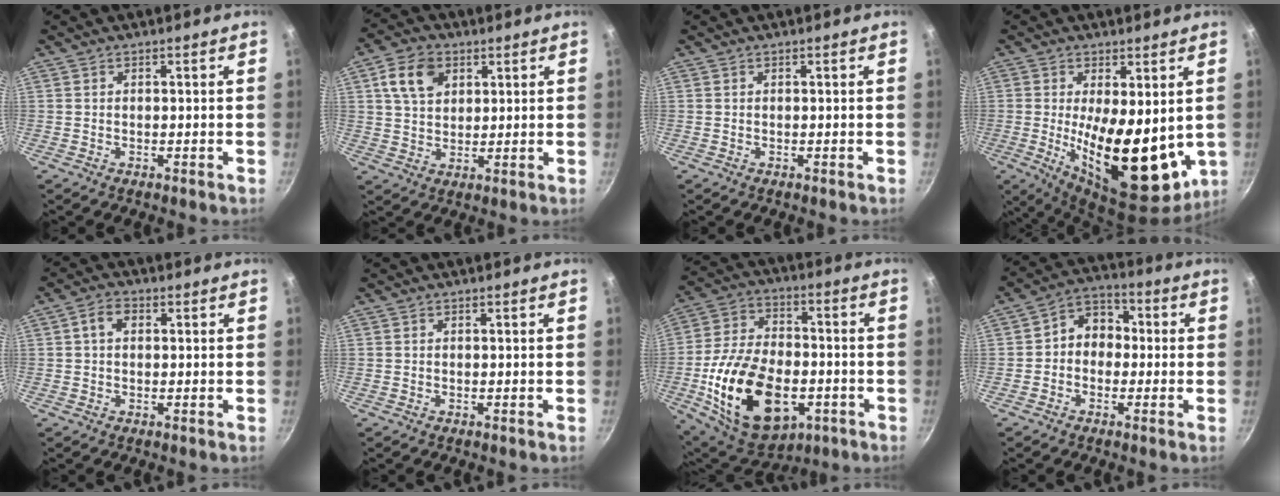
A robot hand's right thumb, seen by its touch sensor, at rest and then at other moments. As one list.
[{"total": 8.8, "force": [3.4, 6.3, 5.2], "torque": [-0.076, 0.003, 0.058]}, {"total": 0.0}, {"total": 18.2, "force": [-0.1, 7.9, 16.4], "torque": [-0.235, -0.032, 0.012]}, {"total": 3.5, "force": [0.7, 2.5, 2.3], "torque": [-0.036, 0.007, 0.005]}, {"total": 0.0}, {"total": 24.1, "force": [-6.4, 14.5, 18.1], "torque": [-0.310, 0.024, -0.094]}, {"total": 7.5, "force": [-0.3, 6.1, 4.3], "torque": [-0.025, 0.027, -0.026]}]